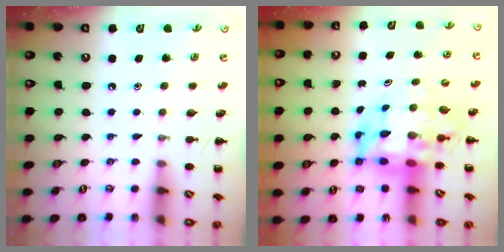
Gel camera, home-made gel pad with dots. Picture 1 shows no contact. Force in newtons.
{"total": 8.0, "press": 7.5, "slide": 2.6}